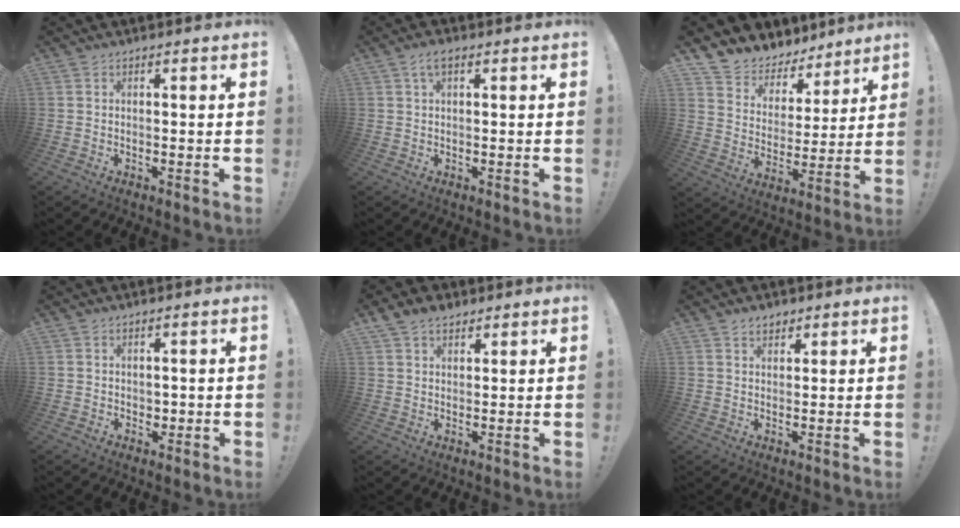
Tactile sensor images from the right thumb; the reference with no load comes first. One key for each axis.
{"total": 3.4, "fx": 1.4, "fy": 1.5, "fz": 2.7, "tx": -0.051, "ty": 0.002, "tz": 0.026}
{"total": 8.0, "fx": 6.3, "fy": 4.8, "fz": 0.7, "tx": -0.021, "ty": -0.063, "tz": 0.120}
{"total": 1.5, "fx": 0.6, "fy": 1.4, "fz": 0.3, "tx": 0.008, "ty": -0.005, "tz": 0.009}
{"total": 5.2, "fx": 3.7, "fy": 3.3, "fz": 1.8, "tx": -0.032, "ty": -0.014, "tz": 0.070}
{"total": 3.3, "fx": 2.6, "fy": 1.9, "fz": 0.8, "tx": -0.001, "ty": -0.015, "tz": 0.047}